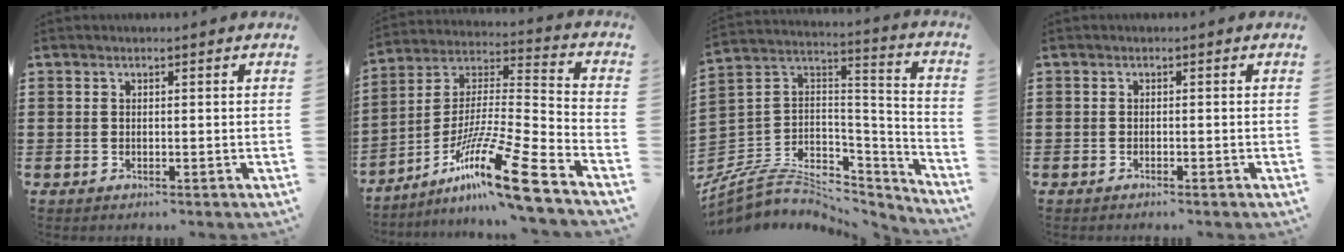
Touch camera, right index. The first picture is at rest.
{"total": 16.6, "force": [-11.2, 1.1, 12.2], "torque": [-0.218, 0.018, -0.202]}
{"total": 7.6, "force": [-4.8, 4.9, 3.1], "torque": [-0.077, -0.004, -0.089]}
{"total": 0.6, "force": [-0.5, -0.1, 0.1], "torque": [-0.004, -0.003, -0.011]}